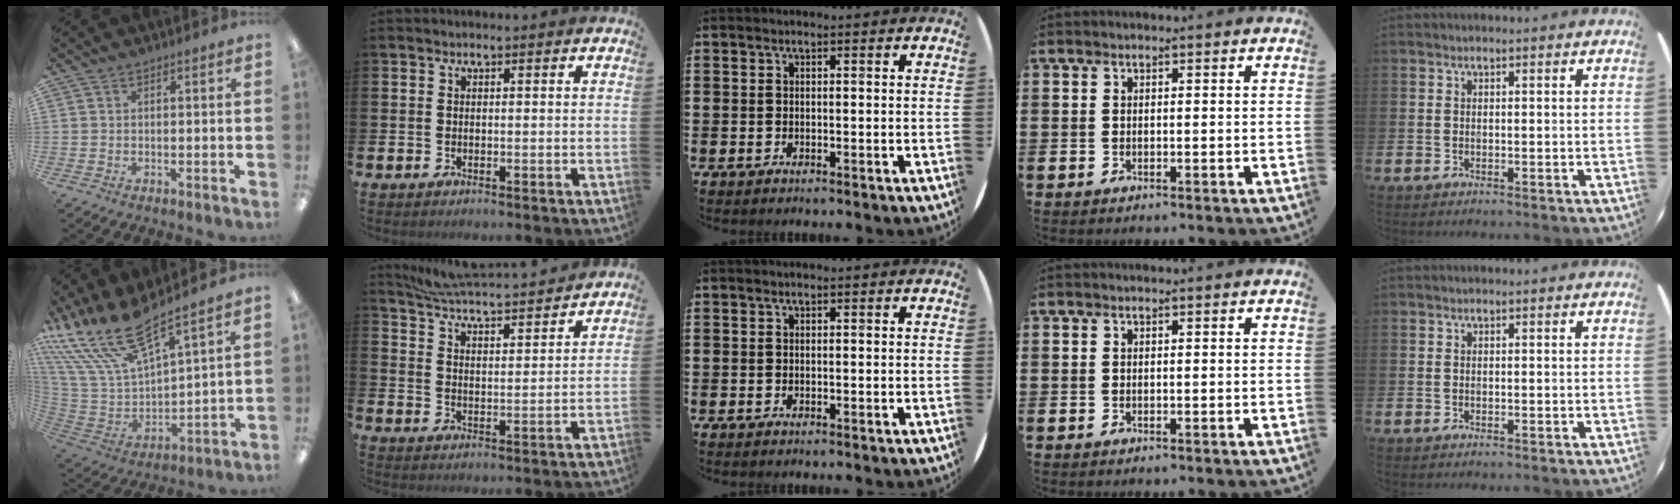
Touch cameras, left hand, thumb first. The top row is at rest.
{"thumb": {"total": 18.0, "force": [14.1, 4.8, 10.2], "torque": [-0.262, -0.101, 0.250]}, "index": {"total": 5.6, "force": [5.5, 0.1, 1.0], "torque": [-0.044, -0.046, 0.093]}}